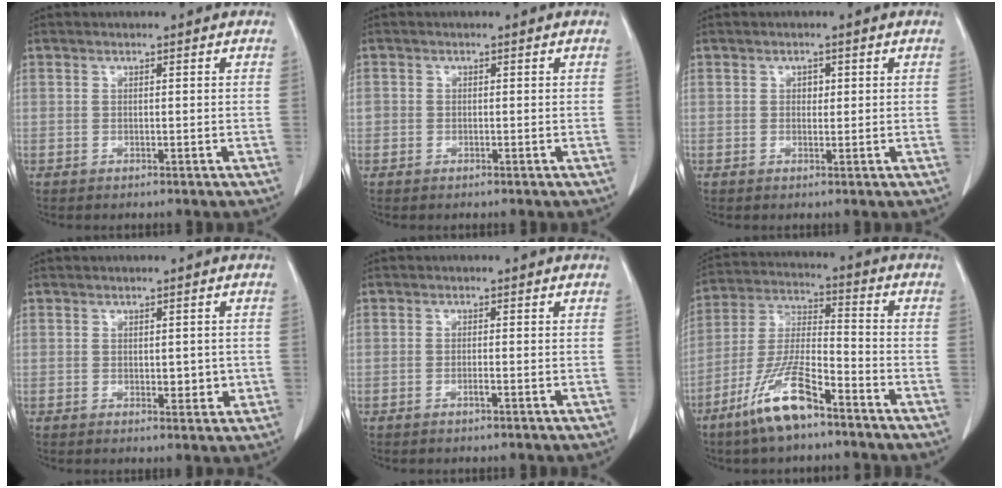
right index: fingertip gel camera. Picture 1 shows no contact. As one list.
[{"total": 1.0, "force": [-0.1, 1.0, 0.2], "torque": [0.006, 0.008, -0.003]}, {"total": 1.2, "force": [0.3, 0.9, 0.7], "torque": [-0.008, 0.001, 0.004]}, {"total": 2.8, "force": [-0.2, 1.6, 2.3], "torque": [-0.024, -0.002, 0.005]}, {"total": 0.8, "force": [-0.4, 0.0, 0.7], "torque": [-0.013, 0.002, -0.005]}, {"total": 12.1, "force": [-7.9, 2.3, 8.9], "torque": [-0.190, -0.016, -0.152]}]